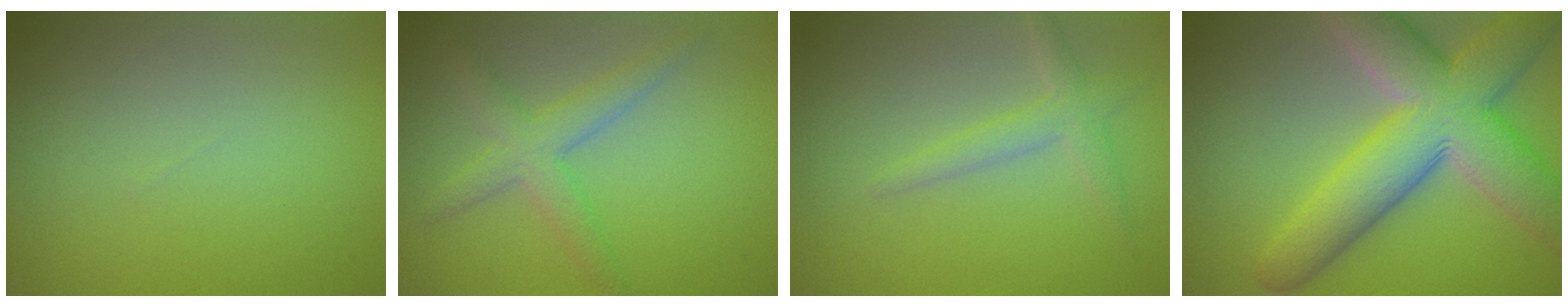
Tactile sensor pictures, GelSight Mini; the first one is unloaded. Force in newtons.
{"total": 3.6, "press": 3.6, "slide": 0.1}
{"total": 2.2, "press": 2.2, "slide": 0.1}
{"total": 11.7, "press": 11.7, "slide": 0.9}